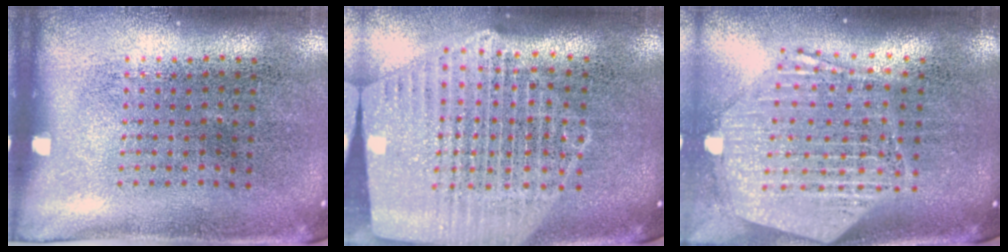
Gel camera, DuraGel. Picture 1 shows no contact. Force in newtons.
{"total": 2.6, "press": 2.2, "slide": 1.3}
{"total": 2.8, "press": 2.3, "slide": 1.7}